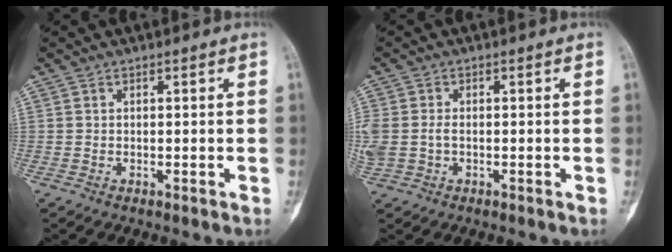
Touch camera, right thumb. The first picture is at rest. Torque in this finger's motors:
{"motor_torque": [0.05, 0.04, 0.35, 0.24, 0.05]}